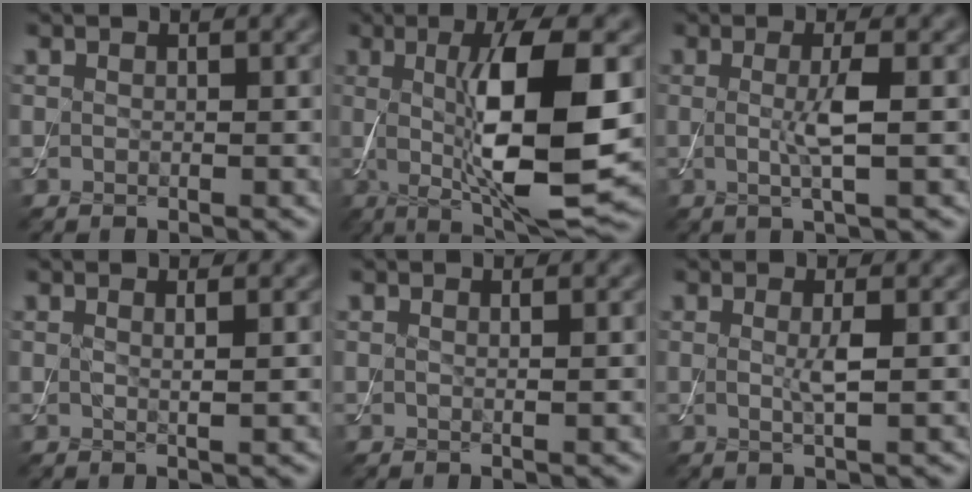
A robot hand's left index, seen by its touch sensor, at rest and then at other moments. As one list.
[{"total": 11.0, "force": [0.1, 2.6, 10.7], "torque": [-0.168, -0.008, 0.008]}, {"total": 2.8, "force": [0.0, 0.4, 2.8], "torque": [-0.058, -0.005, -0.002]}, {"total": 1.3, "force": [0.4, 0.4, 1.2], "torque": [-0.015, -0.001, 0.000]}, {"total": 0.7, "force": [0.2, 0.2, 0.6], "torque": [-0.004, 0.000, 0.000]}, {"total": 1.7, "force": [0.1, 0.2, 1.7], "torque": [-0.037, -0.002, -0.001]}]